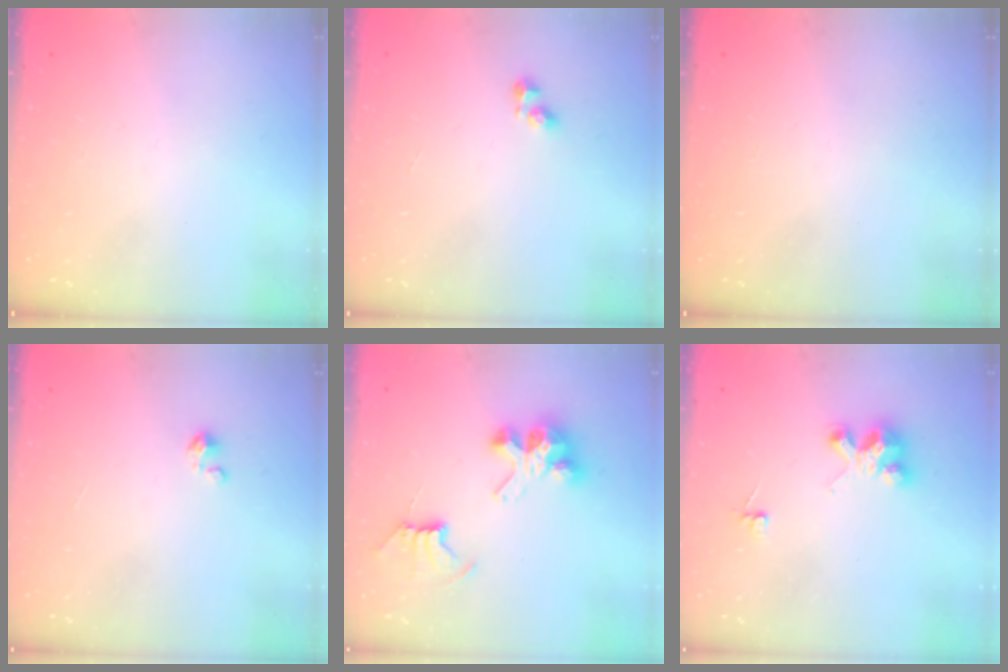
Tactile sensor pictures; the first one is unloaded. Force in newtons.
{"total": 2.5, "press": 2.5, "slide": 0.2}
{"total": 0.0}
{"total": 0.0}
{"total": 8.0, "press": 8.0, "slide": 0.5}
{"total": 4.1, "press": 4.1, "slide": 0.2}